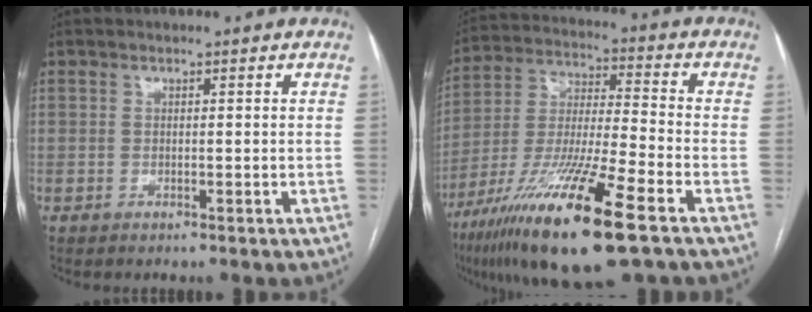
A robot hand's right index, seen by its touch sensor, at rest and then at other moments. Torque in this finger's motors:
{"motor_torque": [1.14, -1.00, 1.05, 0.21]}